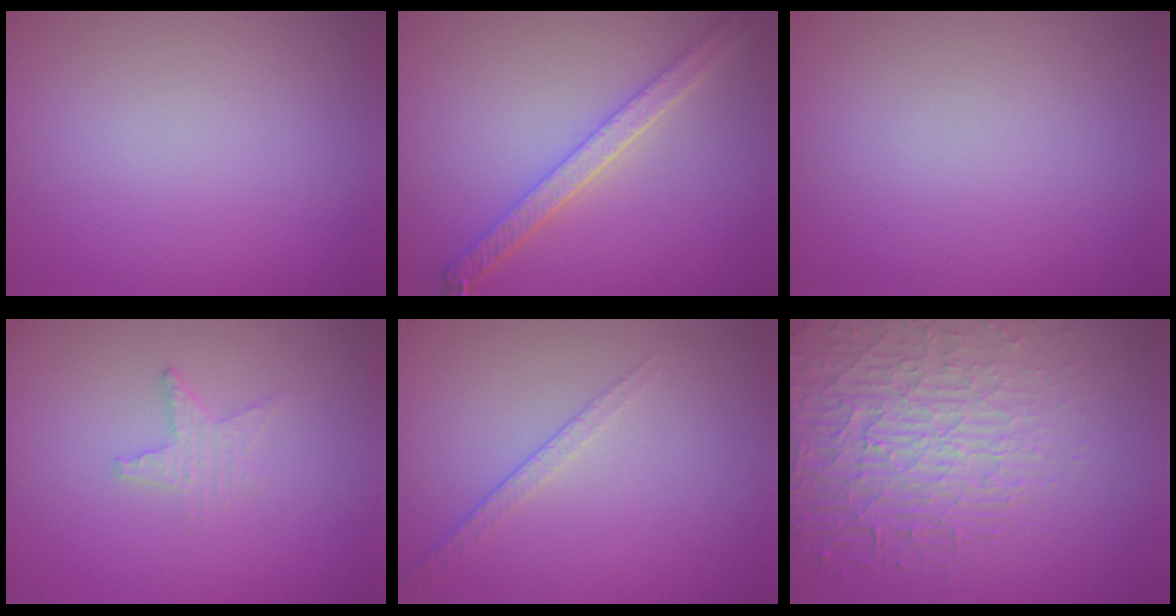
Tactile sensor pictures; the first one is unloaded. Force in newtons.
{"total": 4.1, "press": 3.3, "slide": 2.4}
{"total": 0.0}
{"total": 1.5, "press": 1.4, "slide": 0.3}
{"total": 1.4, "press": 0.8, "slide": 1.1}
{"total": 6.5, "press": 5.1, "slide": 4.1}